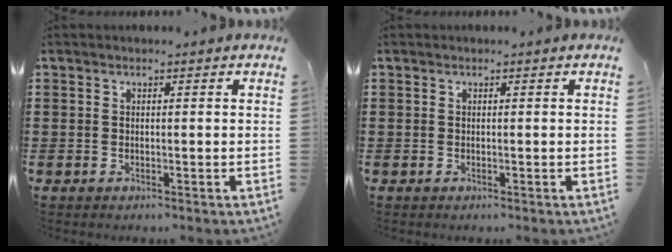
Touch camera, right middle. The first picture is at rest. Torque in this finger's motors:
{"motor_torque": [0.07, -0.10, 0.02, -0.01]}